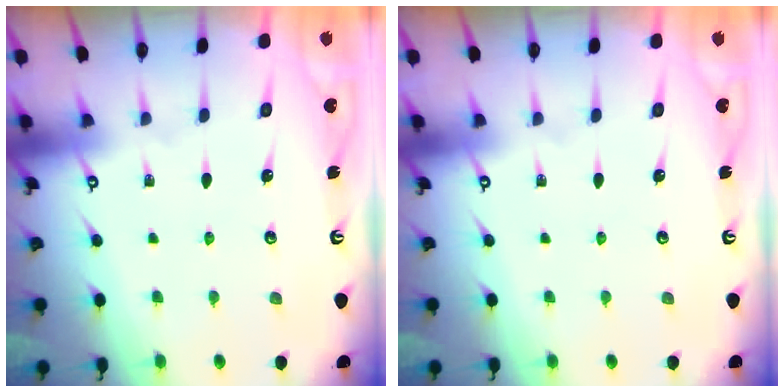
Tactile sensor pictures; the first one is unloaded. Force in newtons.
{"total": 0.0}